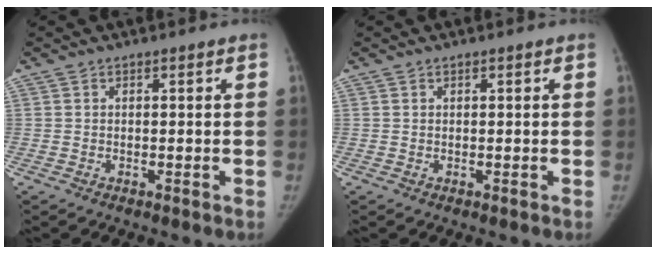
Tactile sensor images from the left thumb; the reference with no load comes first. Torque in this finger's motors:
{"motor_torque": [-0.26, 0.33, 0.02, -0.04, 0.00]}